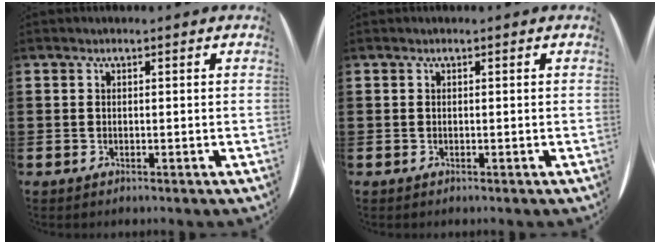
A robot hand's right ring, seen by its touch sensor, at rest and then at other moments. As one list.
[{"total": 0.0}]